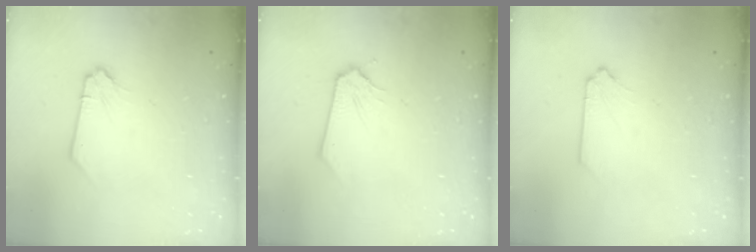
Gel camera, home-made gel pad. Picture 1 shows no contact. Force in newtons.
{"total": 0.0}
{"total": 0.0}